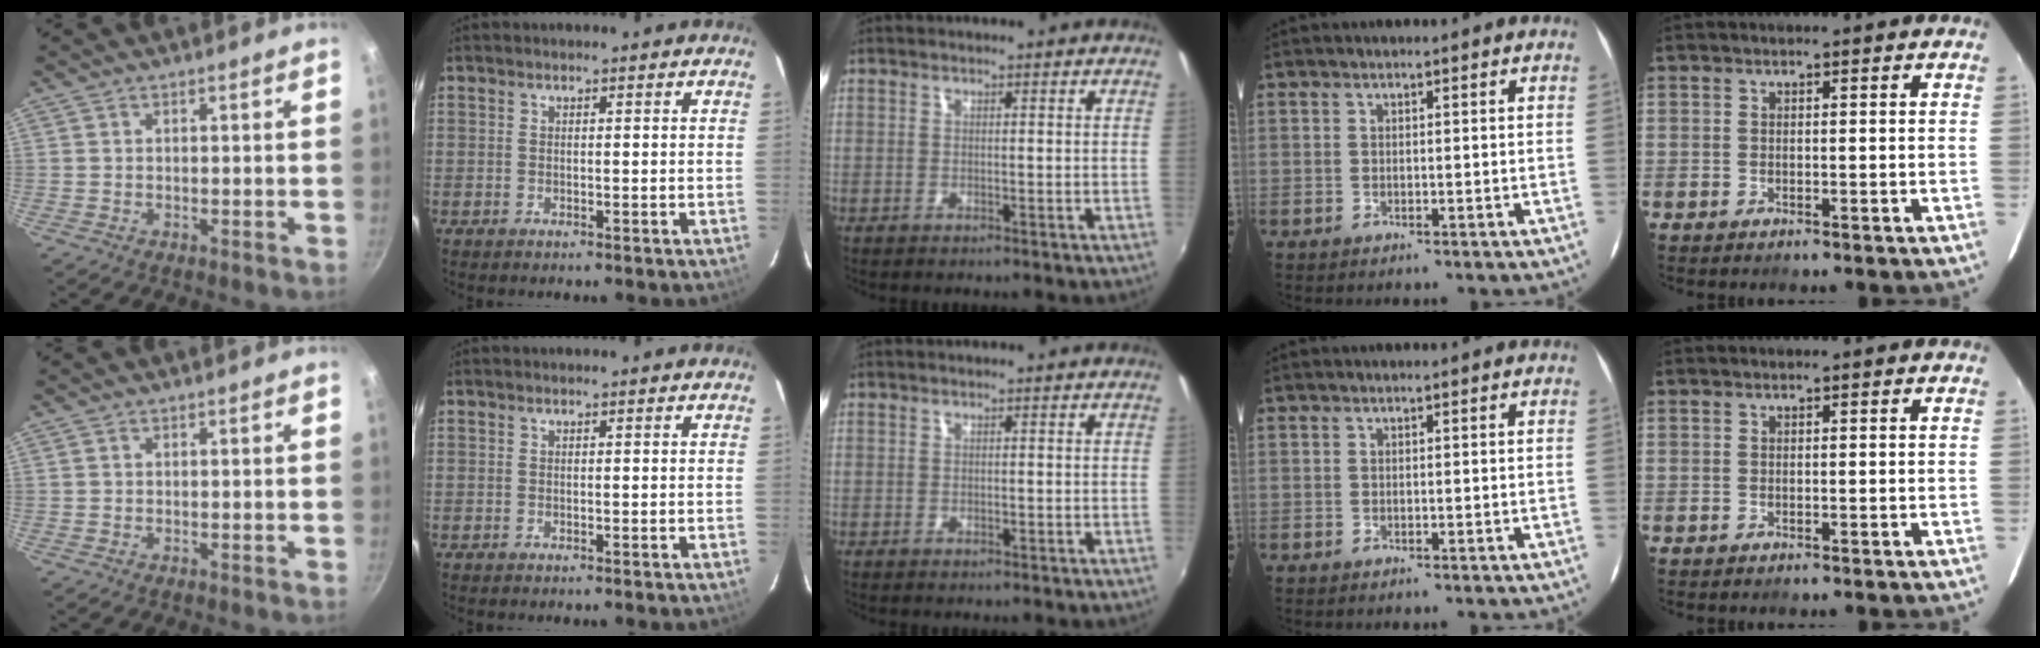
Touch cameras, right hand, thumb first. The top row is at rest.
{}